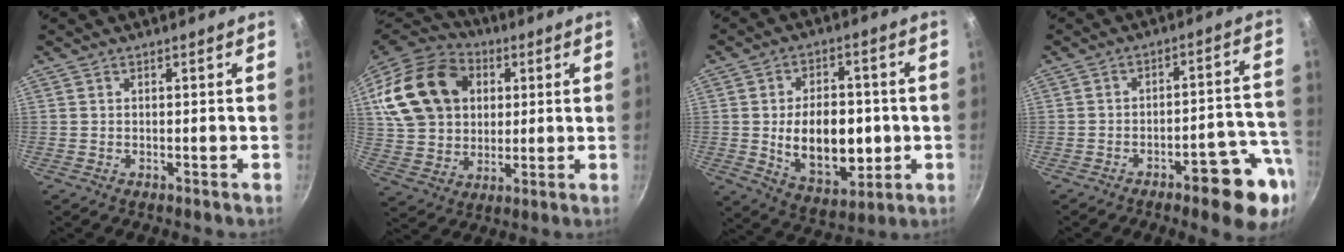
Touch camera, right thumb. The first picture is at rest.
{"total": 23.3, "force": [6.3, 17.8, 13.8], "torque": [-0.253, 0.019, 0.117]}
{"total": 16.0, "force": [-1.2, 10.1, 12.3], "torque": [-0.156, -0.003, -0.005]}
{"total": 12.9, "force": [-6.4, 4.0, 10.5], "torque": [-0.090, 0.049, -0.081]}